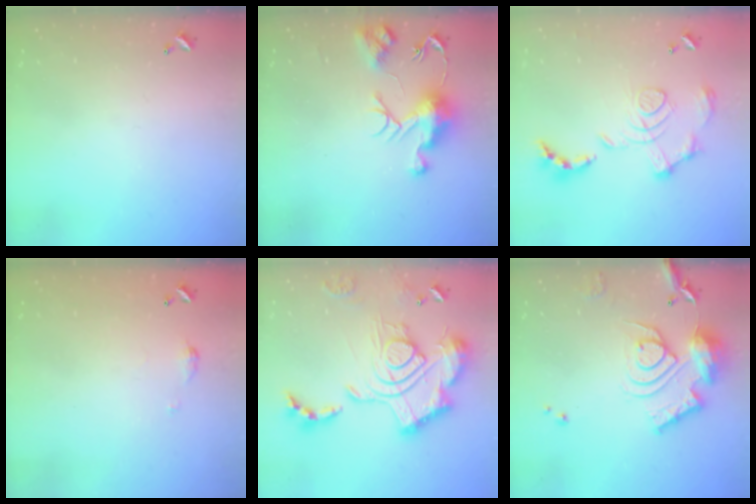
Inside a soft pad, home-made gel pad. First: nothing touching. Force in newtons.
{"total": 9.4, "press": 9.4, "slide": 0.7}
{"total": 1.7, "press": 1.1, "slide": 1.3}
{"total": 3.5, "press": 3.5, "slide": 0.6}
{"total": 3.0, "press": 2.4, "slide": 1.8}
{"total": 15.8, "press": 15.8, "slide": 1.0}